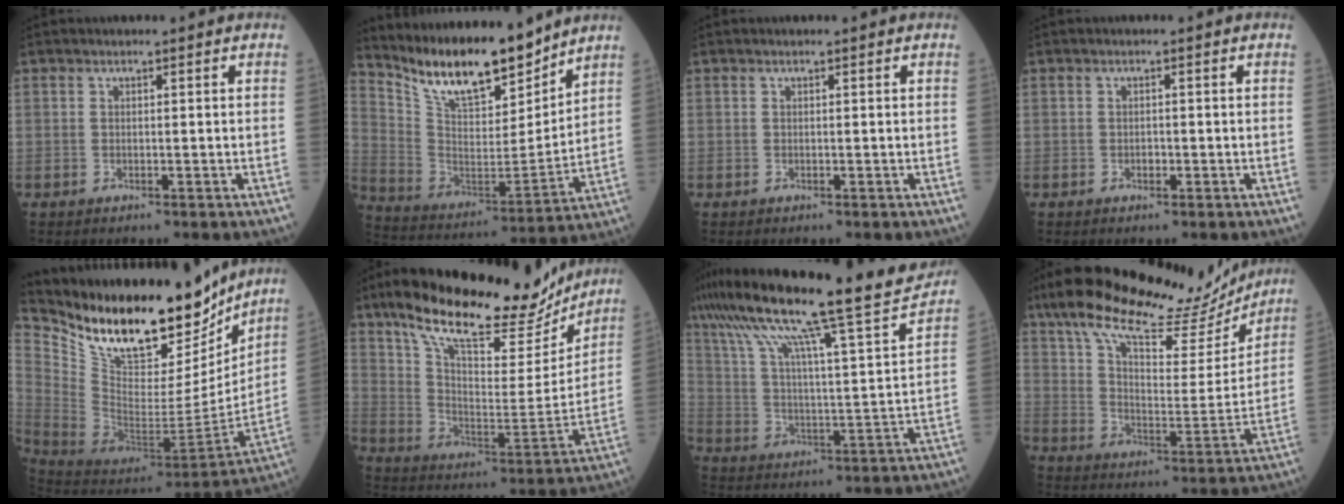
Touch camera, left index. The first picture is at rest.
{"total": 16.1, "force": [13.8, 3.8, 7.3], "torque": [-0.134, -0.004, 0.255]}
{"total": 0.0}
{"total": 0.9, "force": [-0.4, 0.6, 0.5], "torque": [-0.008, 0.003, -0.008]}
{"total": 26.7, "force": [21.4, 8.2, 13.9], "torque": [-0.246, -0.014, 0.347]}
{"total": 23.8, "force": [19.5, 6.6, 11.9], "torque": [-0.194, 0.003, 0.292]}
{"total": 25.4, "force": [20.9, 1.4, 14.4], "torque": [-0.267, -0.005, 0.316]}
{"total": 24.0, "force": [20.0, 5.9, 11.9], "torque": [-0.194, 0.022, 0.289]}